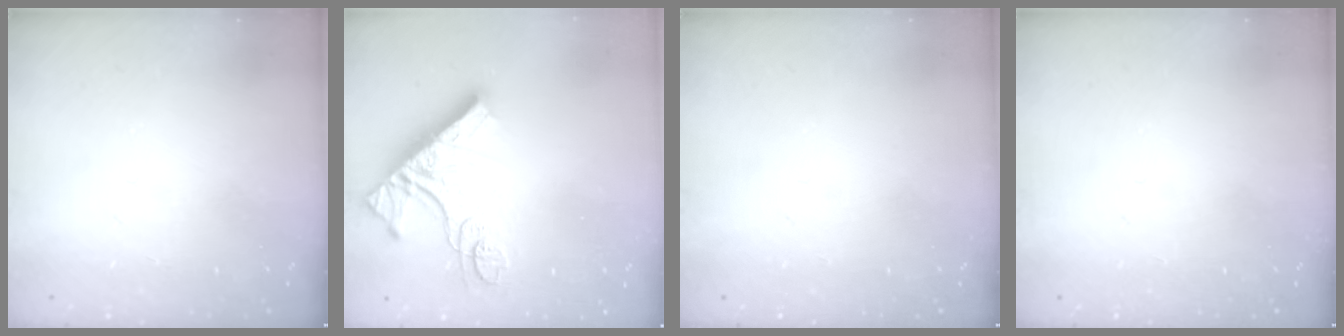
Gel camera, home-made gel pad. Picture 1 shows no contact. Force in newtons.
{"total": 14.8, "press": 14.7, "slide": 1.5}
{"total": 0.0}
{"total": 0.0}